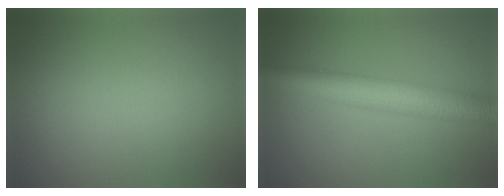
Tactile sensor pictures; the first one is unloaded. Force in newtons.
{"total": 6.5, "press": 6.5, "slide": 0.1}